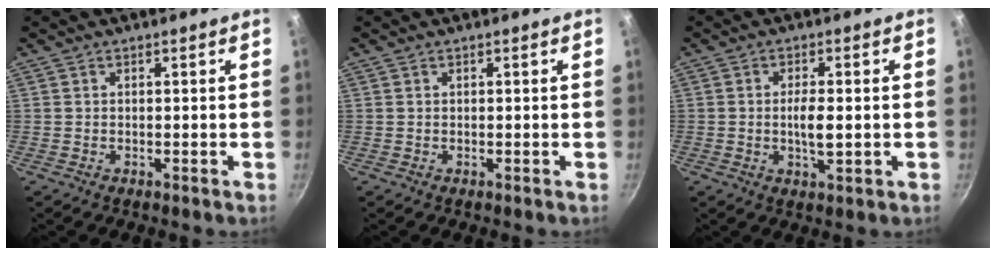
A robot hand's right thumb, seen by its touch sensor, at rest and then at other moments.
{"total": 0.0}
{"total": 4.7, "force": [-0.4, 1.7, 4.4], "torque": [-0.079, 0.002, -0.007]}